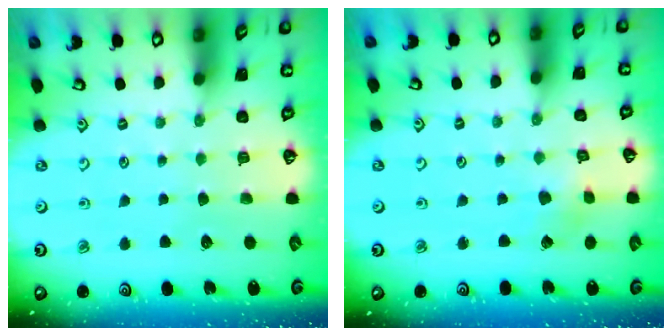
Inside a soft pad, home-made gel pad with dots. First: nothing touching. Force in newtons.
{"total": 2.0, "press": 1.9, "slide": 0.3}